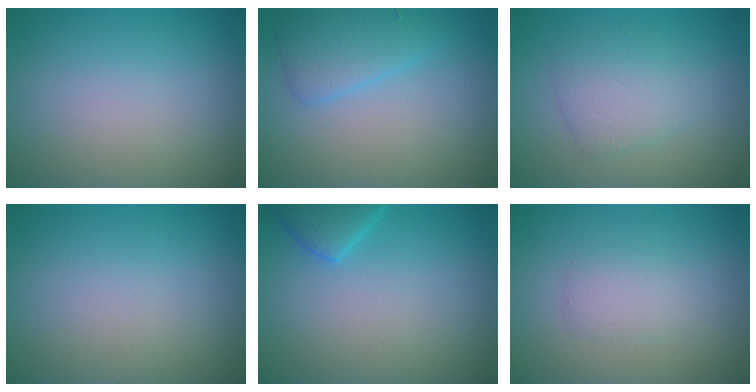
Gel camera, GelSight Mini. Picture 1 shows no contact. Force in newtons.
{"total": 2.9, "press": 2.9, "slide": 0.1}
{"total": 2.9, "press": 2.9, "slide": 0.1}
{"total": 0.0}
{"total": 2.3, "press": 2.3, "slide": 0.2}
{"total": 1.6, "press": 1.6, "slide": 0.0}